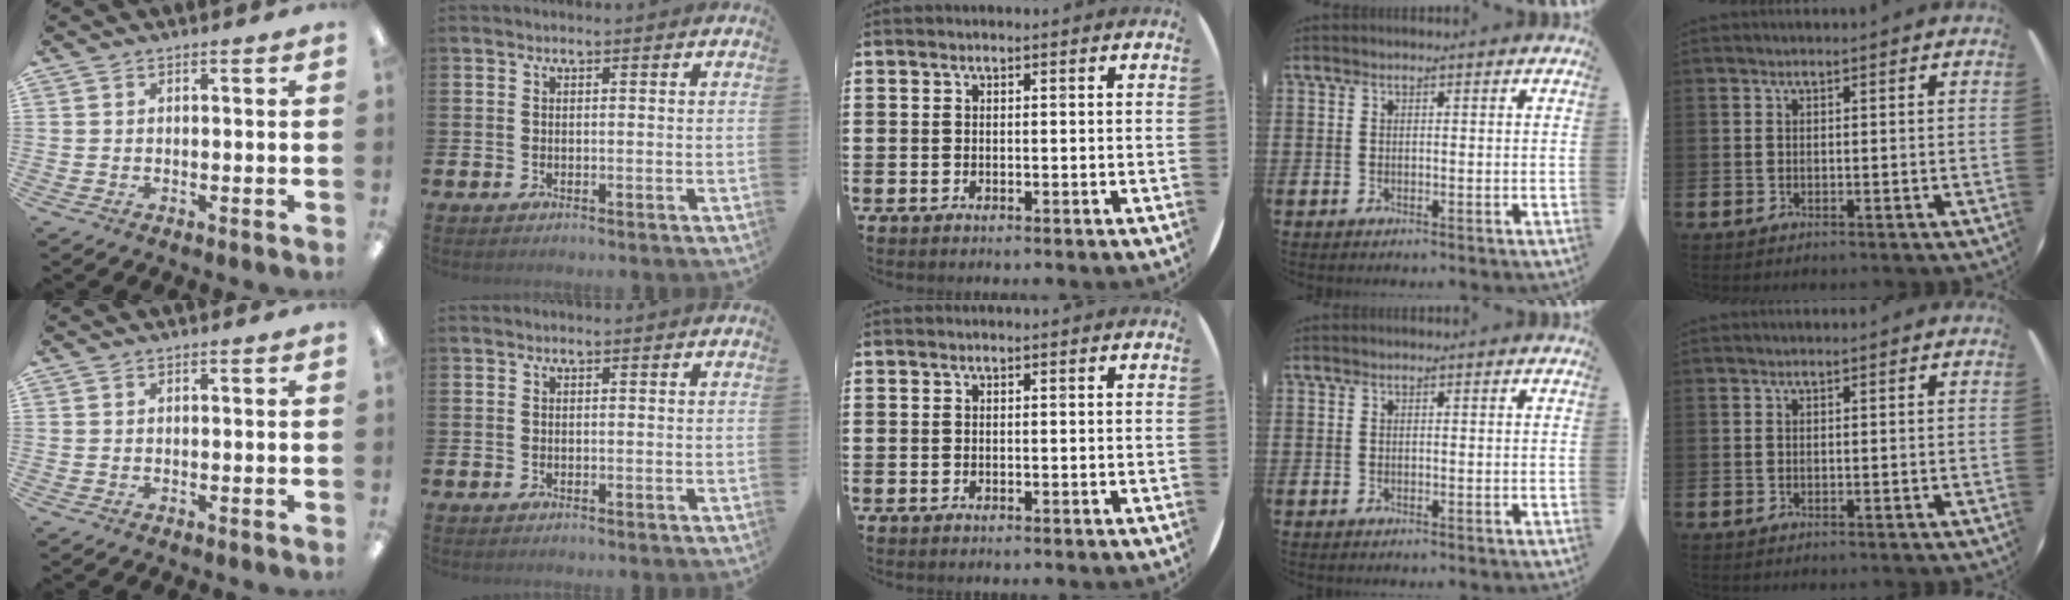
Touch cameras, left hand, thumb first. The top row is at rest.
{}